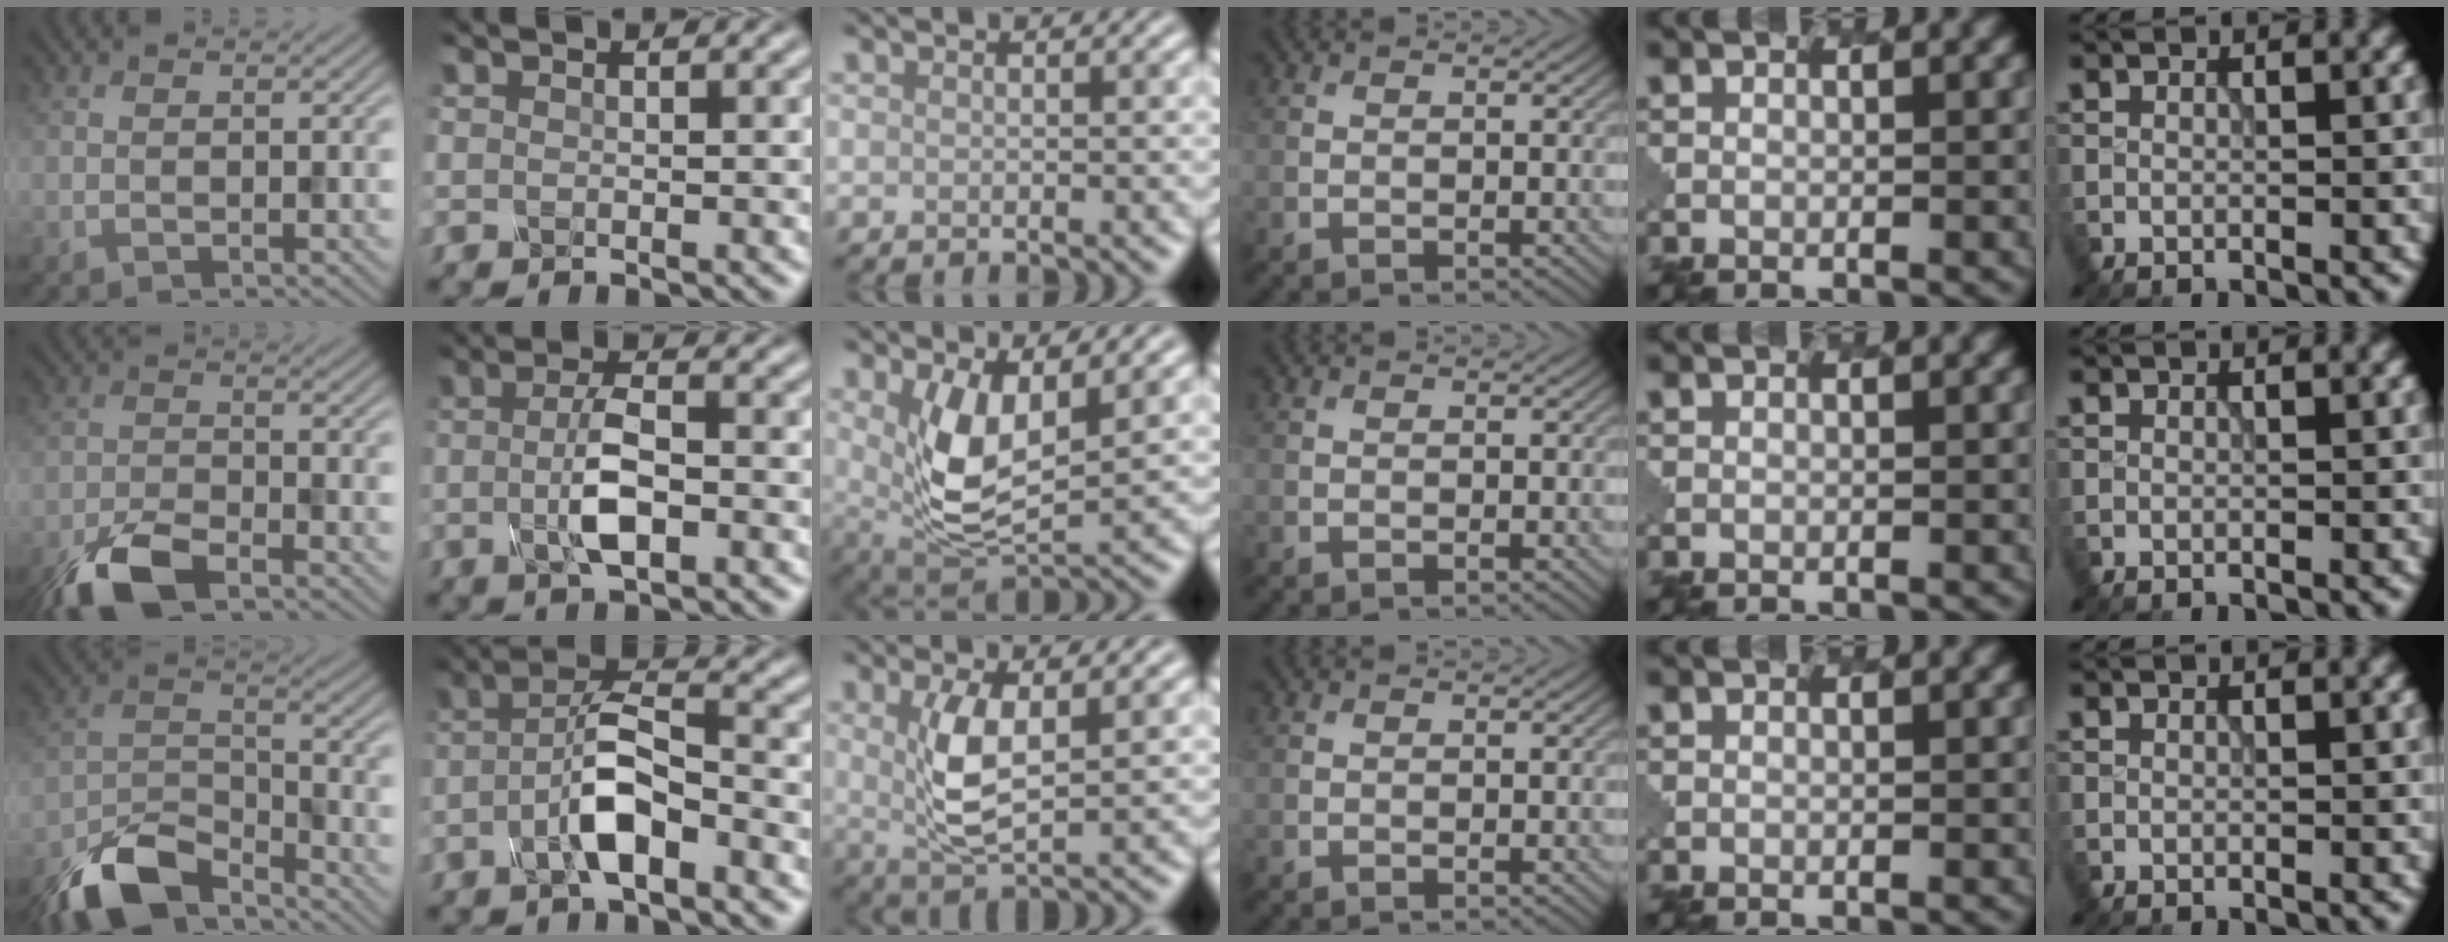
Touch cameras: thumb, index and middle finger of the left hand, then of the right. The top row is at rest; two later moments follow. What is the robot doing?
{"motion": "press", "object": "mechanical pencil"}